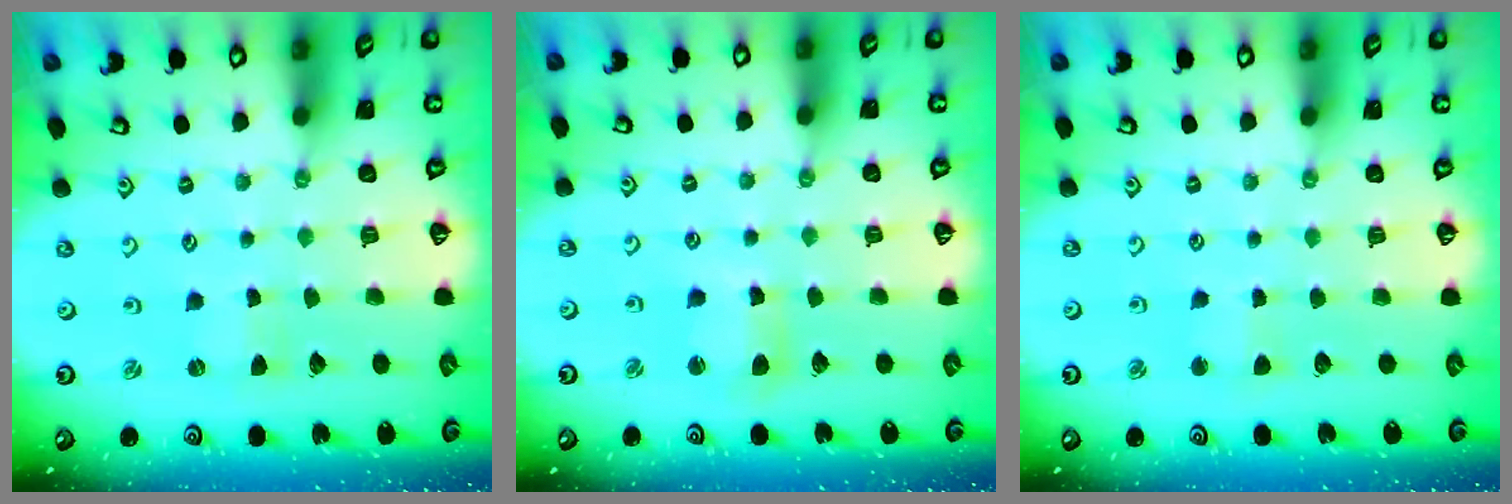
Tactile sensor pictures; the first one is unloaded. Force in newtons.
{"total": 5.5, "press": 5.4, "slide": 0.8}
{"total": 2.5, "press": 2.4, "slide": 0.3}